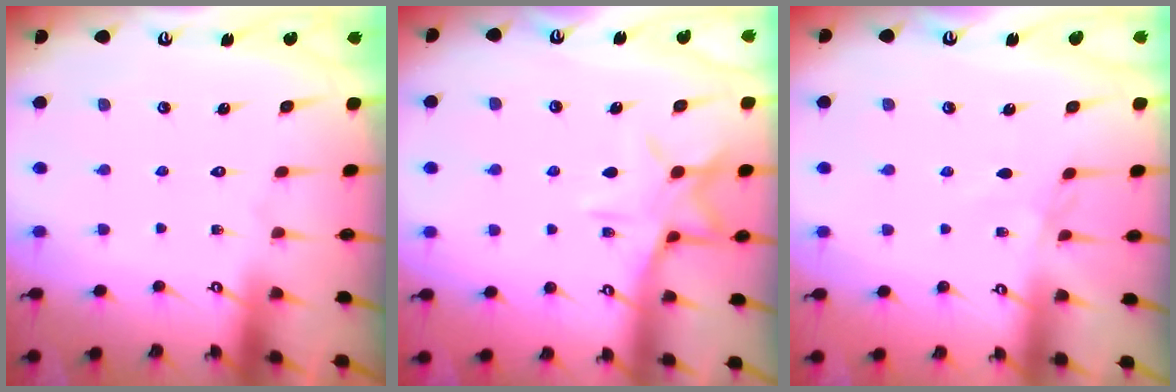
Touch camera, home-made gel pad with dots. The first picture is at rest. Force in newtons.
{"total": 11.0, "press": 11.0, "slide": 0.7}
{"total": 2.1, "press": 2.1, "slide": 0.5}